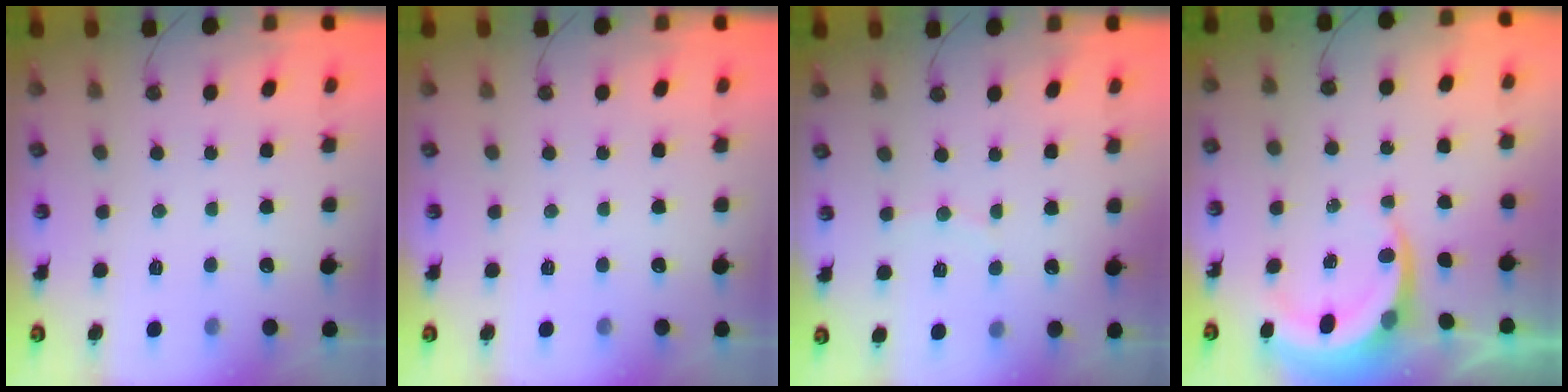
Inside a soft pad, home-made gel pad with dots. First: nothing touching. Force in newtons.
{"total": 0.0}
{"total": 3.7, "press": 3.6, "slide": 1.0}
{"total": 5.9, "press": 5.8, "slide": 1.0}